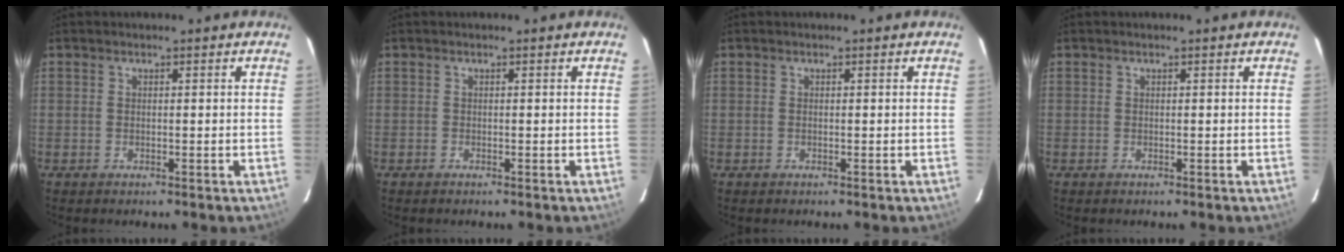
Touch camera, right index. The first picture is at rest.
{"total": 0.0}
{"total": 0.0}
{"total": 0.0}